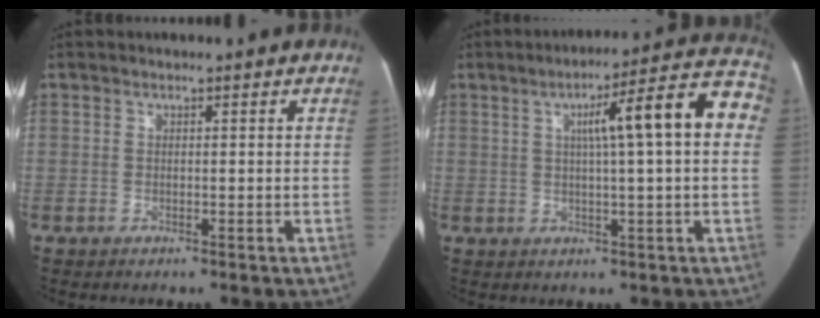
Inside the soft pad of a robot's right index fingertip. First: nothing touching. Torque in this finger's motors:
{"motor_torque": [0.61, 0.20, 0.62, 0.08]}